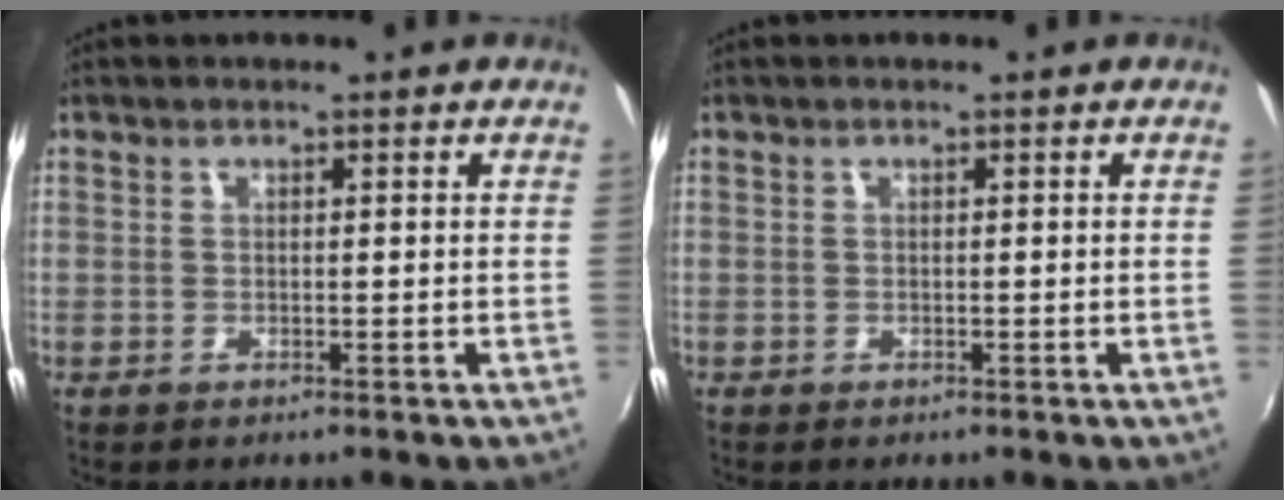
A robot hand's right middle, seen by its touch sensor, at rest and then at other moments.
{"total": 0.0}